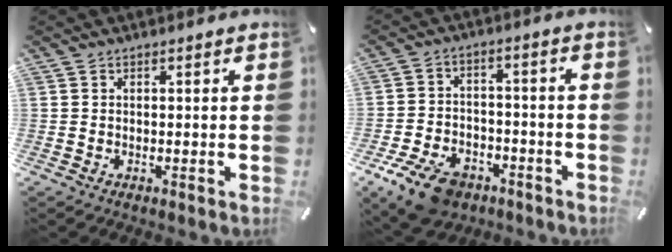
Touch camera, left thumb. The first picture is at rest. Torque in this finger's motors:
{"motor_torque": [1.02, 1.92, 0.47, 0.43, 0.16]}